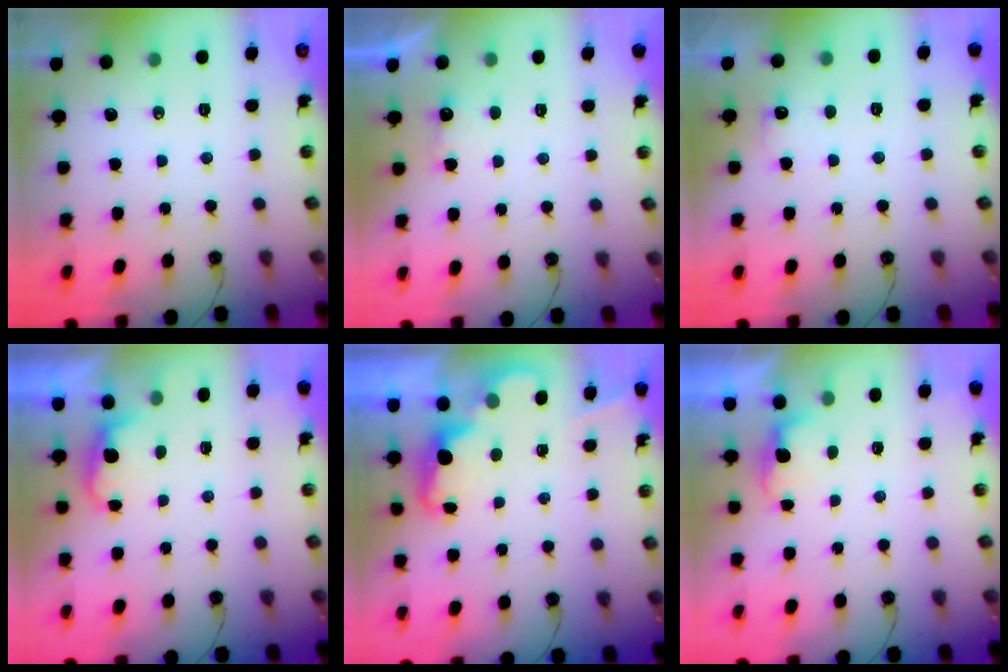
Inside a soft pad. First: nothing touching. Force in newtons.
{"total": 2.6, "press": 2.4, "slide": 0.9}
{"total": 6.1, "press": 6.0, "slide": 1.0}
{"total": 2.0, "press": 1.8, "slide": 0.8}
{"total": 2.3, "press": 2.3, "slide": 0.5}
{"total": 1.4, "press": 1.1, "slide": 0.8}